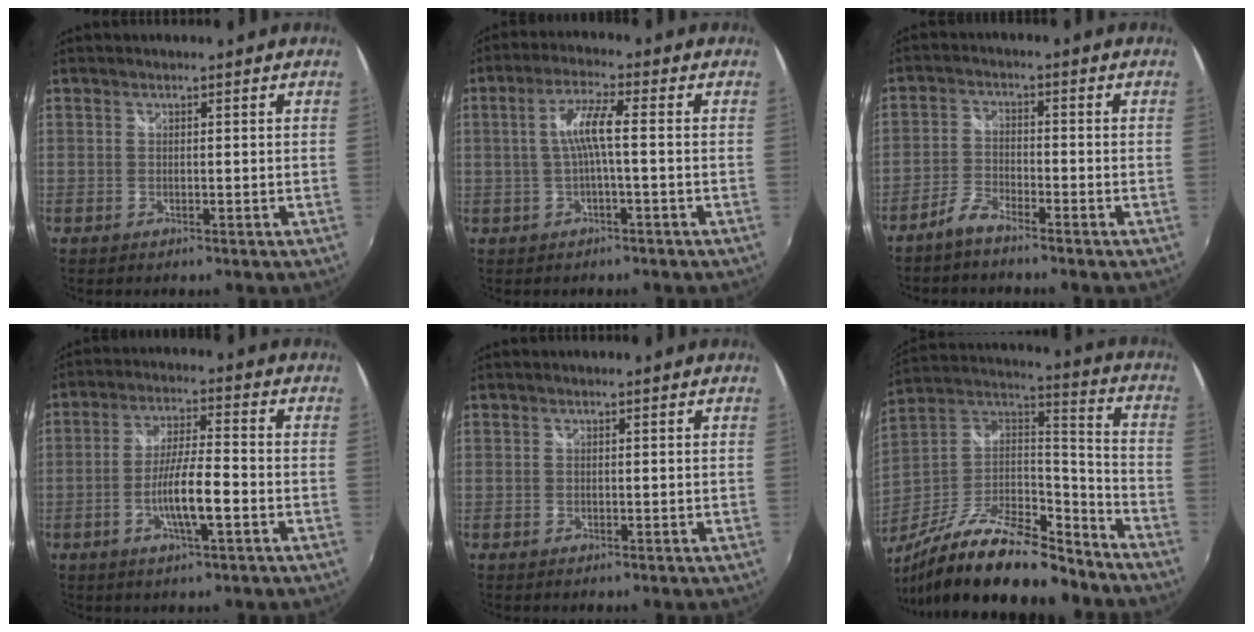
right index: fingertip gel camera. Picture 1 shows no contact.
{"total": 5.5, "force": [-0.5, 0.2, 5.4], "torque": [-0.111, 0.007, -0.006]}
{"total": 3.8, "force": [-3.3, 0.9, 1.7], "torque": [-0.051, 0.006, -0.070]}
{"total": 8.3, "force": [-3.0, 1.0, 7.7], "torque": [-0.146, -0.004, -0.054]}
{"total": 0.0}
{"total": 25.5, "force": [-18.9, 8.0, 15.2], "torque": [-0.280, -0.020, -0.314]}